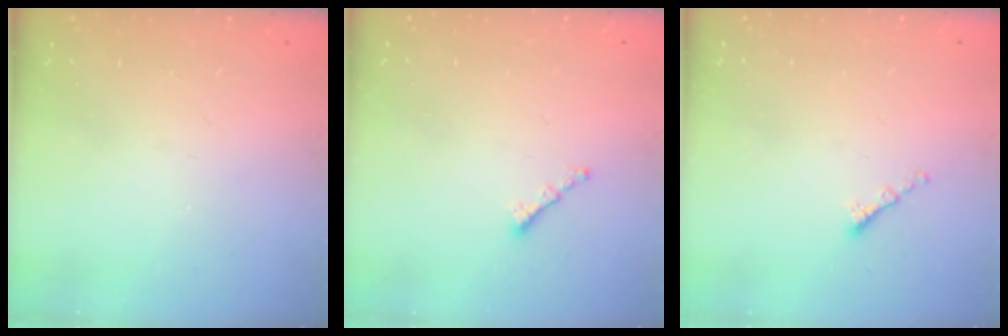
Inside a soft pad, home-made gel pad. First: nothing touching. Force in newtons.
{"total": 0.8, "press": 0.7, "slide": 0.4}
{"total": 1.4, "press": 1.3, "slide": 0.5}